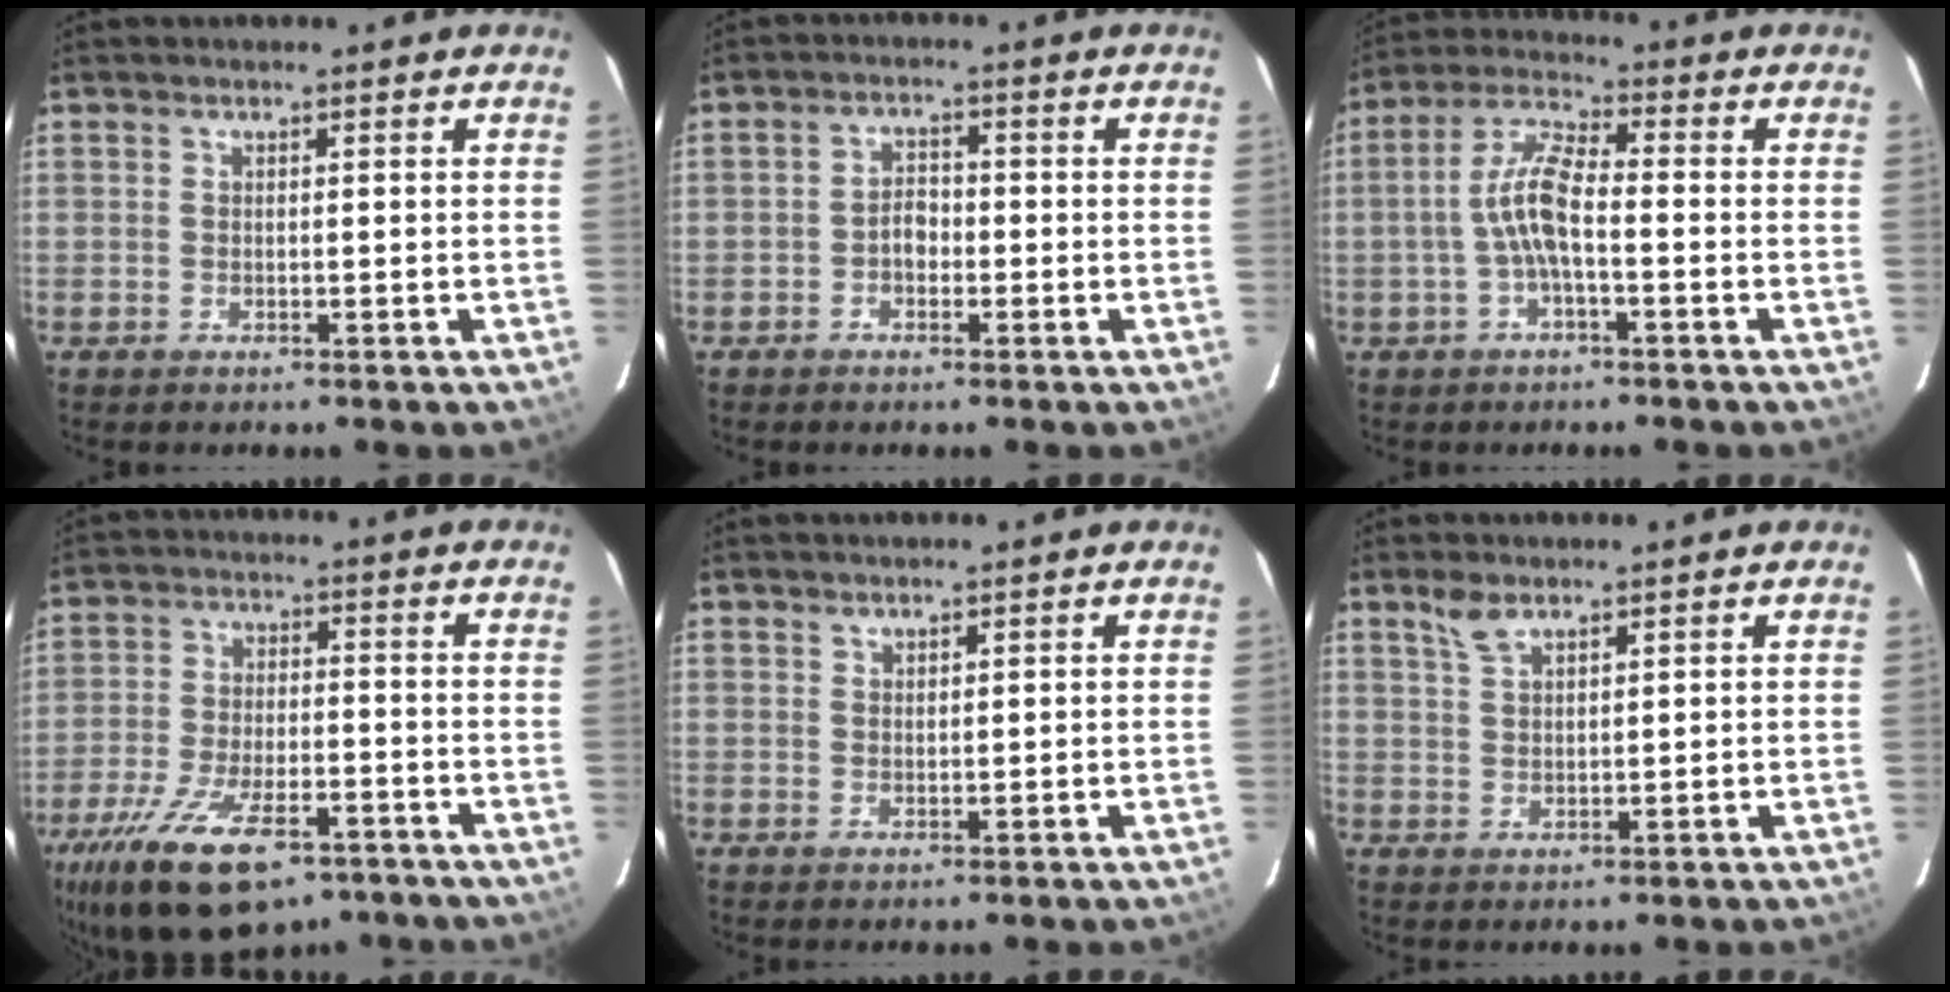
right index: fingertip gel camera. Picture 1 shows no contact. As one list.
[{"total": 2.8, "force": [-1.2, 2.0, 1.5], "torque": [-0.028, 0.009, -0.022]}, {"total": 7.7, "force": [-1.7, 2.0, 7.2], "torque": [-0.156, 0.014, -0.035]}, {"total": 19.3, "force": [-12.1, 8.3, 12.6], "torque": [-0.265, -0.040, -0.200]}, {"total": 0.9, "force": [0.8, 0.3, 0.1], "torque": [-0.002, 0.002, 0.017]}, {"total": 3.0, "force": [2.3, 1.0, 1.6], "torque": [-0.032, 0.005, 0.048]}]